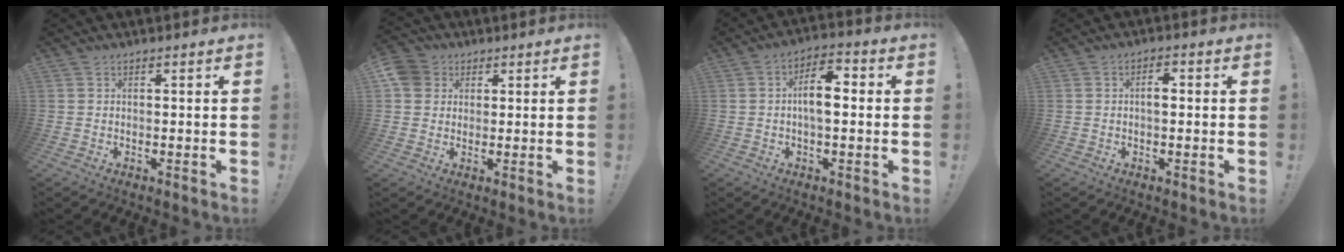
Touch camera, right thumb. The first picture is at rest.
{"total": 6.2, "force": [2.2, 5.5, 1.8], "torque": [-0.036, -0.005, 0.042]}
{"total": 8.8, "force": [0.2, 4.2, 7.7], "torque": [-0.124, 0.006, -0.001]}
{"total": 3.0, "force": [-0.3, 1.5, 2.6], "torque": [-0.036, 0.004, -0.010]}